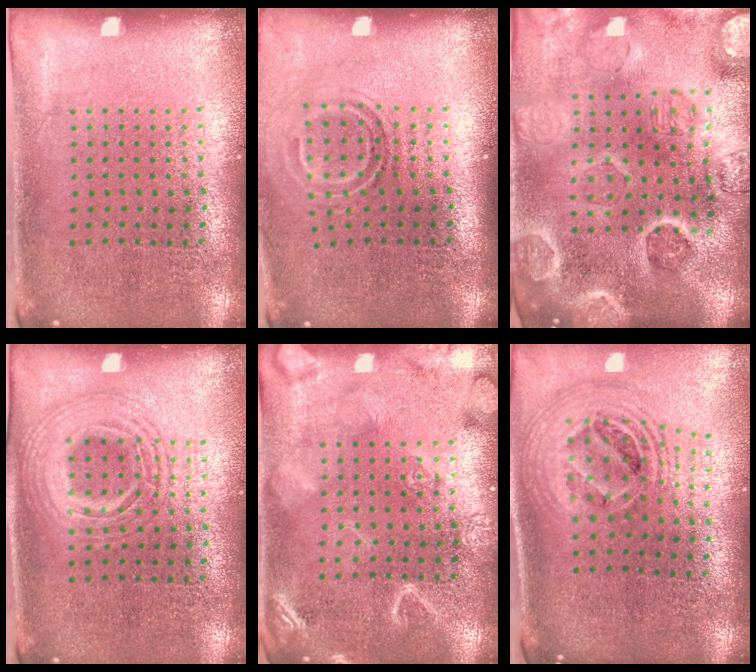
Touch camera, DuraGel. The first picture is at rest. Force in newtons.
{"total": 1.7, "press": 1.1, "slide": 1.3}
{"total": 4.1, "press": 3.9, "slide": 1.4}
{"total": 2.4, "press": 2.4, "slide": 0.2}
{"total": 4.0, "press": 4.0, "slide": 0.5}
{"total": 2.4, "press": 1.8, "slide": 1.6}